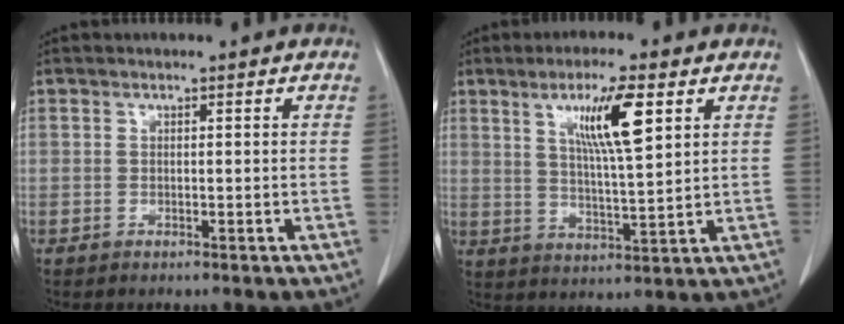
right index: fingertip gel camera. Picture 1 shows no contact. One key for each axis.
{"total": 9.3, "fx": 4.1, "fy": 0.7, "fz": 8.4, "tx": -0.151, "ty": -0.002, "tz": 0.072}